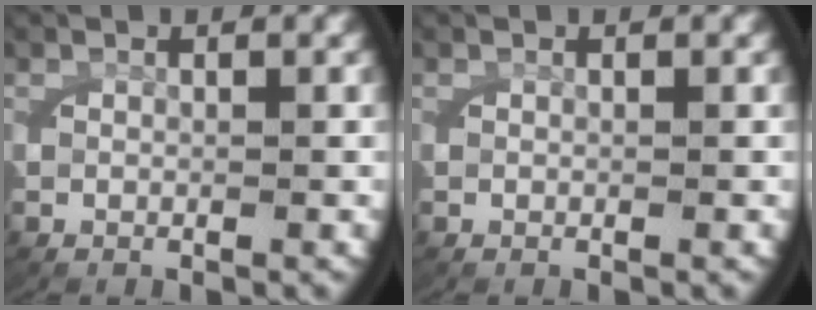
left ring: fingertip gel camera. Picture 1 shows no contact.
{"total": 0.0}